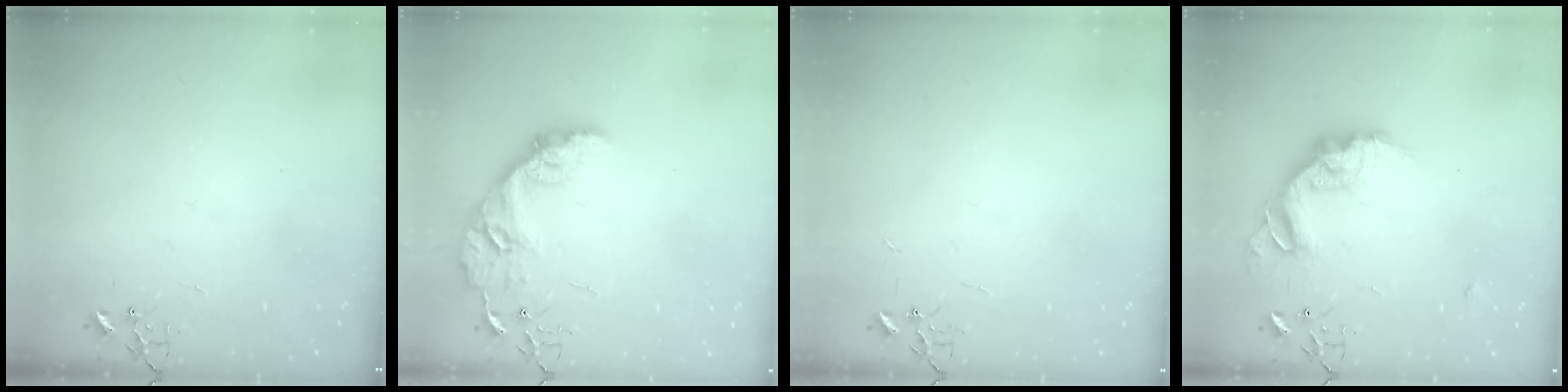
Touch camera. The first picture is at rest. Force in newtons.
{"total": 14.5, "press": 14.5, "slide": 1.0}
{"total": 1.8, "press": 1.8, "slide": 0.2}
{"total": 16.1, "press": 16.1, "slide": 1.0}